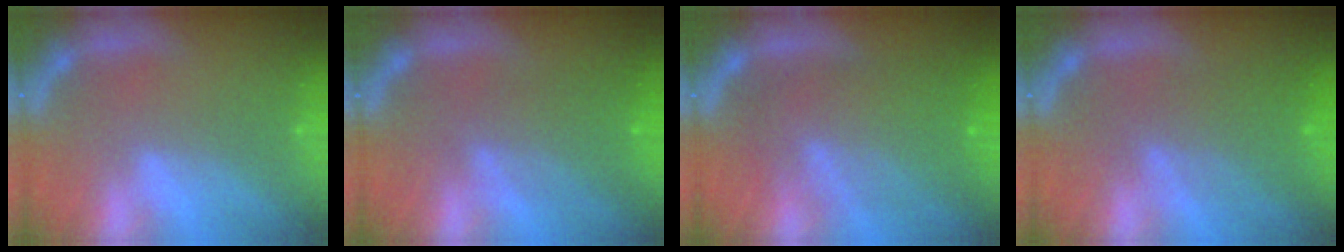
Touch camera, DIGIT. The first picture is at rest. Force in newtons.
{"total": 5.1}
{"total": 9.0}
{"total": 5.5}